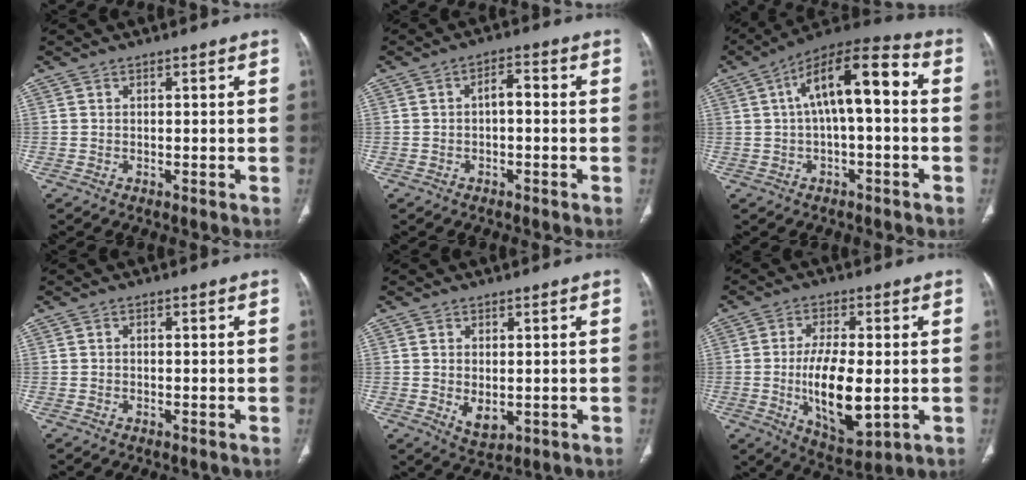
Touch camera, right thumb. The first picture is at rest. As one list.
[{"total": 3.0, "force": [-0.4, 1.5, 2.6], "torque": [-0.031, 0.015, -0.012]}, {"total": 13.4, "force": [1.4, 5.0, 12.4], "torque": [-0.199, 0.043, 0.015]}, {"total": 0.0}, {"total": 4.4, "force": [-0.4, 2.6, 3.5], "torque": [-0.056, -0.010, 0.006]}, {"total": 13.6, "force": [-1.6, 5.7, 12.3], "torque": [-0.207, -0.017, -0.017]}]